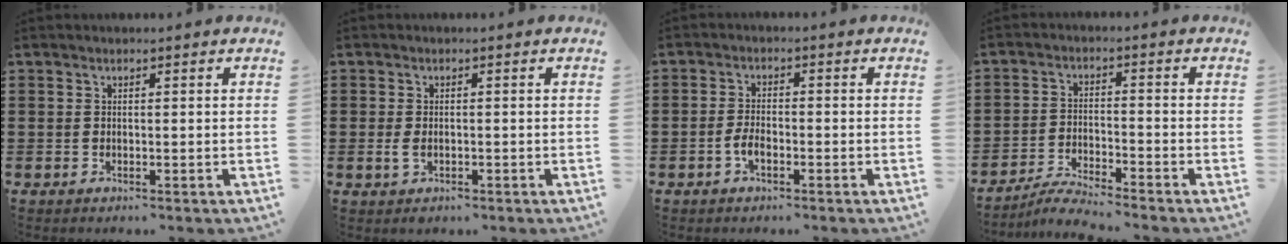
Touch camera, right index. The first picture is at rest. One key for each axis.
{"total": 1.9, "fx": -0.4, "fy": 0.9, "fz": 1.6, "tx": -0.042, "ty": -0.006, "tz": -0.009}
{"total": 2.8, "fx": -1.3, "fy": 1.1, "fz": 2.2, "tx": -0.056, "ty": -0.001, "tz": -0.028}
{"total": 4.1, "fx": -4.0, "fy": -0.1, "fz": 1.1, "tx": -0.027, "ty": -0.002, "tz": -0.080}